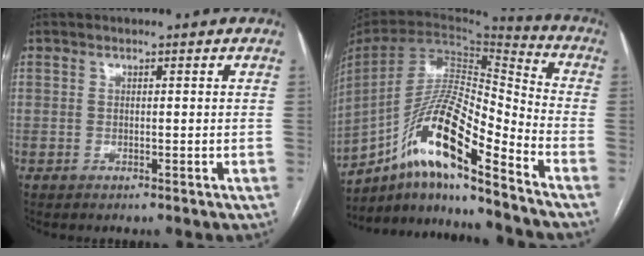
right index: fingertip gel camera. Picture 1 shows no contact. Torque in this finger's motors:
{"motor_torque": [1.07, -1.07, 0.31, 0.08]}